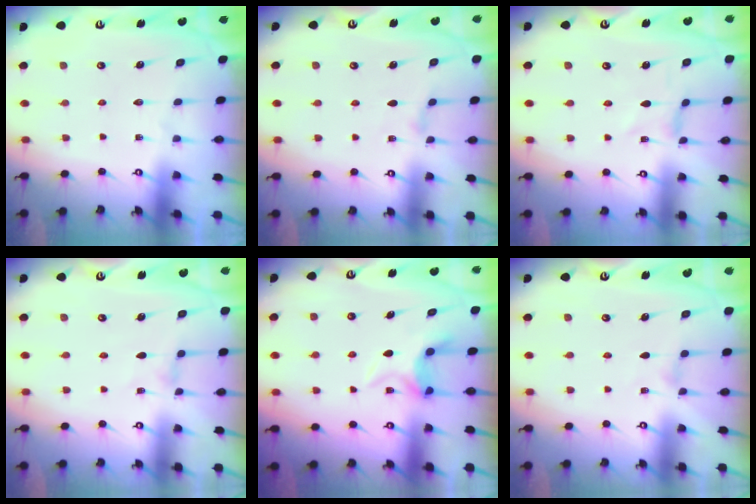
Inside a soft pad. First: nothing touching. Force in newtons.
{"total": 1.3, "press": 1.2, "slide": 0.3}
{"total": 0.0}
{"total": 0.9, "press": 0.8, "slide": 0.4}
{"total": 6.5, "press": 6.4, "slide": 0.7}
{"total": 0.0}